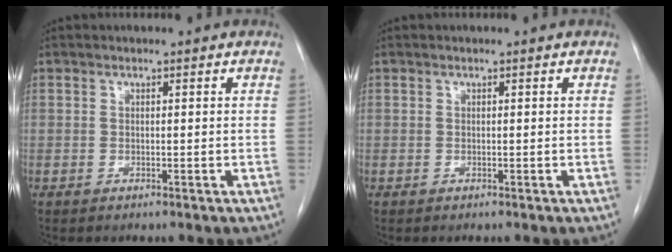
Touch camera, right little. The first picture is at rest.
{"total": 0.0}